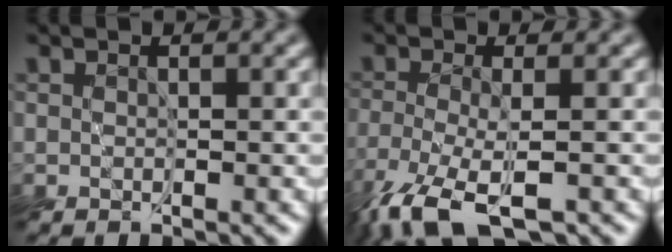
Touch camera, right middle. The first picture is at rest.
{"total": 6.6, "force": [-4.6, 1.8, 4.4], "torque": [-0.100, -0.020, -0.091]}